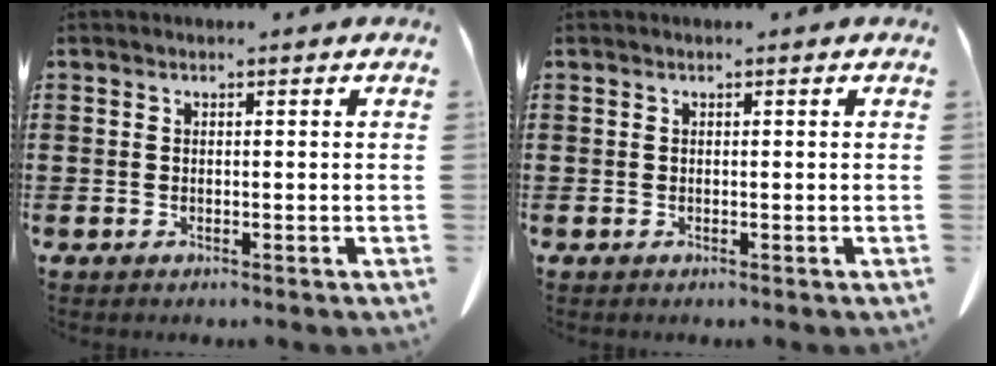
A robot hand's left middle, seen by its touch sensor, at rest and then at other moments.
{"total": 0.0}